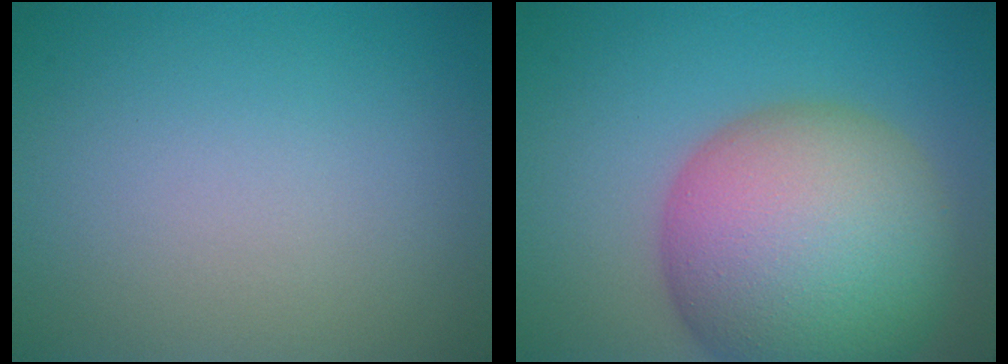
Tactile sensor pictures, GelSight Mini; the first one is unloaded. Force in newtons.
{"total": 15.0, "press": 15.0, "slide": 0.7}